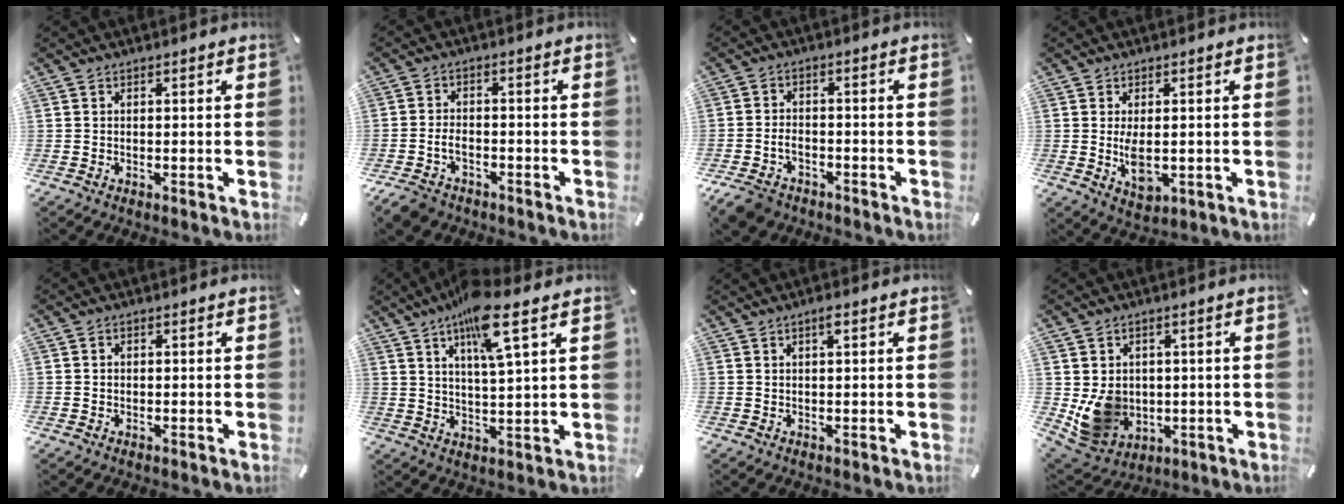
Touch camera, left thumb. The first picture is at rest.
{"total": 4.4, "force": [-2.6, 2.9, 2.1], "torque": [-0.047, 0.014, -0.052]}
{"total": 4.8, "force": [-3.0, 3.2, 1.9], "torque": [-0.050, 0.013, -0.059]}
{"total": 5.7, "force": [-0.2, 3.1, 4.8], "torque": [-0.100, -0.007, -0.010]}
{"total": 0.8, "force": [-0.1, 0.6, 0.4], "torque": [-0.010, 0.004, -0.003]}
{"total": 11.6, "force": [6.8, 1.8, 9.2], "torque": [-0.160, -0.023, 0.113]}
{"total": 1.5, "force": [0.7, 0.3, 1.3], "torque": [-0.028, 0.002, 0.010]}
{"total": 9.6, "force": [0.5, 9.0, 3.3], "torque": [-0.079, -0.010, 0.015]}